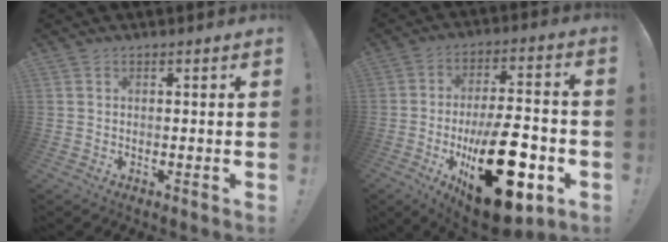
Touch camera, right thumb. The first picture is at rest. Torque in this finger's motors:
{"motor_torque": [2.04, 2.96, 2.77, 0.00, 1.05]}